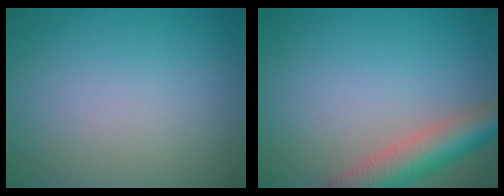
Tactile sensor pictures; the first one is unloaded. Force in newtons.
{"total": 5.8, "press": 5.8, "slide": 0.5}